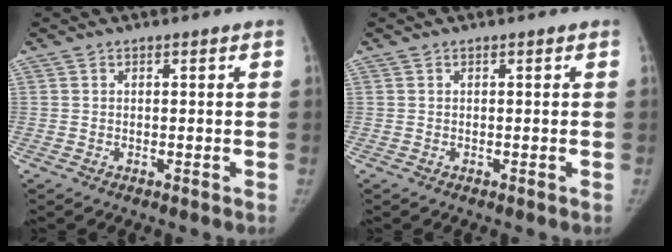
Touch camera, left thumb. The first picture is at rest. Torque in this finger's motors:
{"motor_torque": [0.00, 0.00, 0.35, -0.28, 0.00]}